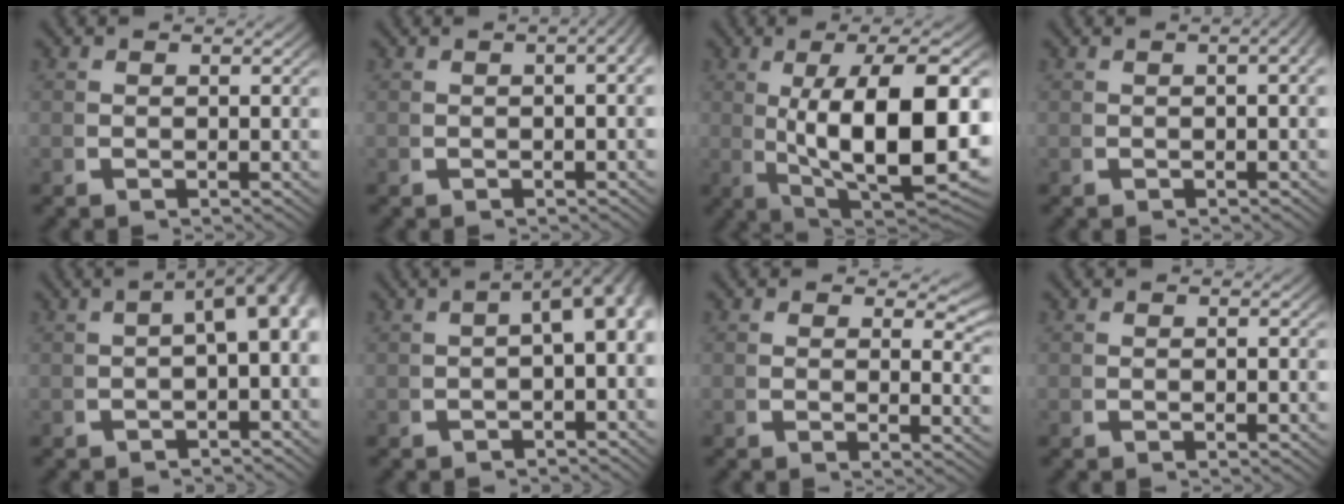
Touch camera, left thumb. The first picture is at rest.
{"total": 4.6, "force": [0.6, 2.2, 4.0], "torque": [-0.033, 0.031, -0.006]}
{"total": 15.8, "force": [-1.5, 8.1, 13.4], "torque": [-0.230, -0.057, 0.016]}
{"total": 3.6, "force": [0.3, 1.6, 3.2], "torque": [-0.030, 0.022, -0.004]}
{"total": 7.1, "force": [0.1, 3.5, 6.1], "torque": [-0.067, 0.015, -0.006]}
{"total": 6.3, "force": [0.1, 3.1, 5.5], "torque": [-0.060, 0.014, -0.006]}
{"total": 3.6, "force": [2.1, 1.6, 2.4], "torque": [-0.011, -0.002, 0.025]}
{"total": 0.0}